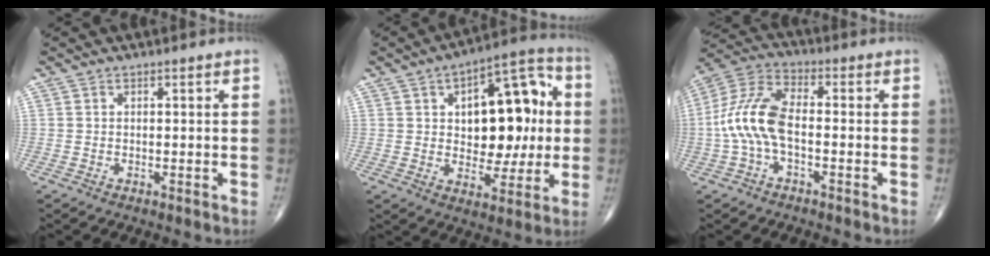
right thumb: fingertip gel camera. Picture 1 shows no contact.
{"total": 19.0, "force": [2.7, 10.4, 15.7], "torque": [-0.169, 0.021, 0.042]}
{"total": 11.4, "force": [-1.7, 5.6, 9.8], "torque": [-0.218, 0.036, -0.042]}